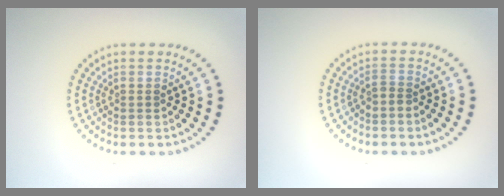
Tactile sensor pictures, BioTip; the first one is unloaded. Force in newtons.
{"total": 0.7, "press": 0.4, "slide": 0.6}